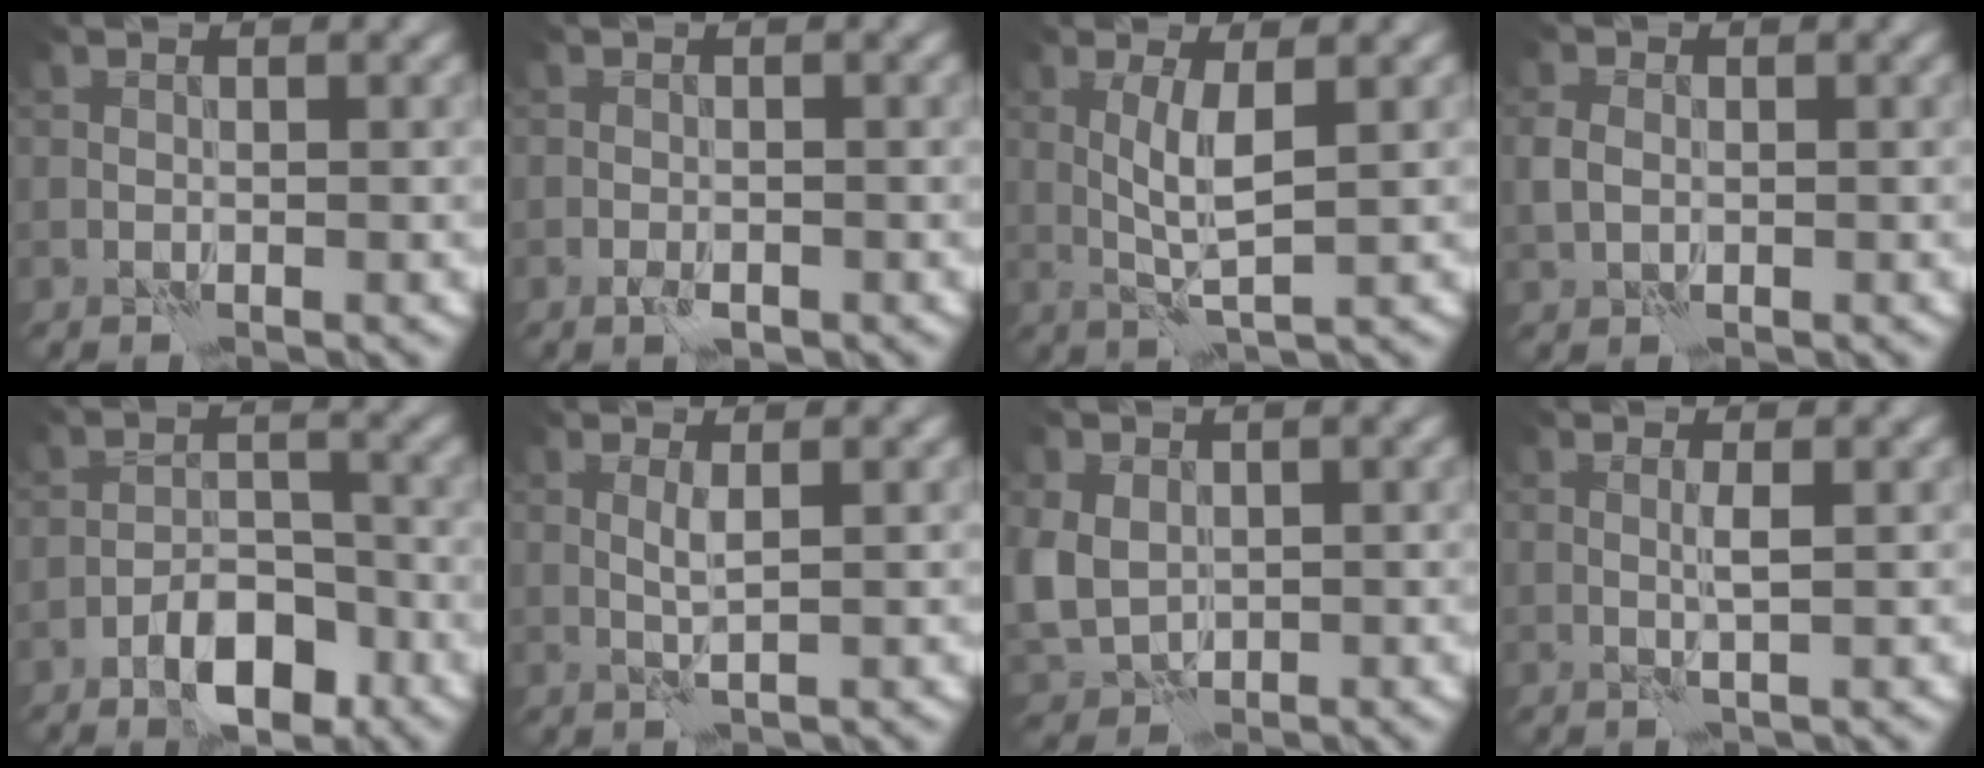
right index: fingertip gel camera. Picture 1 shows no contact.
{"total": 1.3, "force": [-0.7, 0.5, 1.0], "torque": [-0.019, -0.002, -0.014]}
{"total": 3.2, "force": [0.6, 0.4, 3.1], "torque": [-0.068, 0.002, 0.012]}
{"total": 1.8, "force": [-0.1, 1.4, 1.1], "torque": [-0.027, 0.001, -0.006]}
{"total": 5.4, "force": [-3.4, 2.3, 3.4], "torque": [-0.051, 0.006, -0.062]}
{"total": 1.3, "force": [0.5, -0.1, 1.2], "torque": [-0.030, 0.001, 0.007]}
{"total": 5.4, "force": [0.1, 4.4, 3.2], "torque": [-0.093, -0.007, 0.003]}
{"total": 1.1, "force": [0.3, -0.2, 1.1], "torque": [-0.027, 0.001, 0.003]}